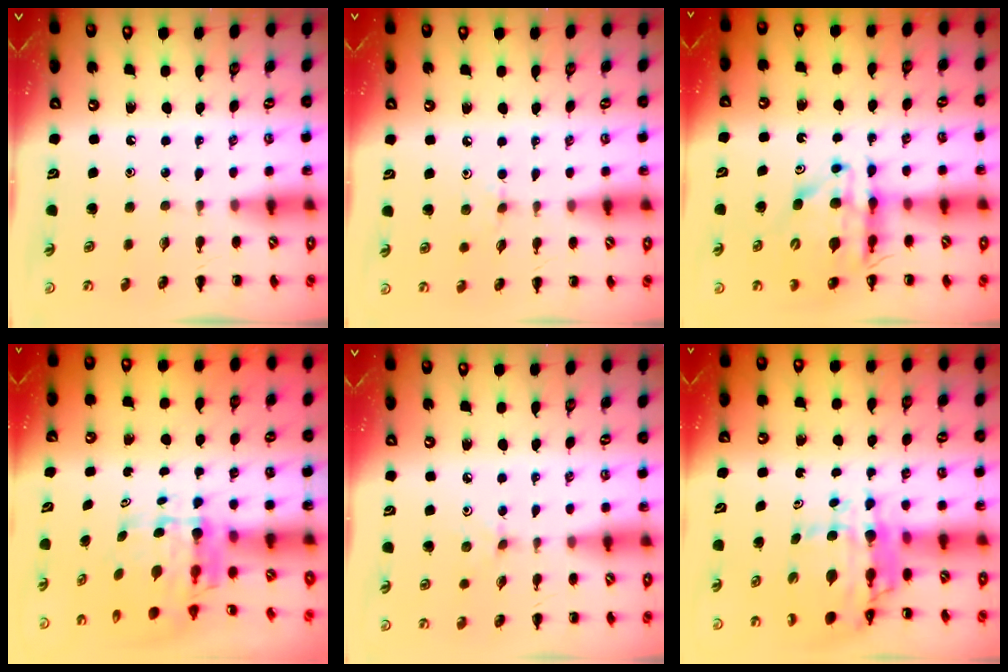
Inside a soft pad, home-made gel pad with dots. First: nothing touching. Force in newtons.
{"total": 5.7, "press": 5.4, "slide": 1.8}
{"total": 12.9, "press": 12.2, "slide": 3.9}
{"total": 6.2, "press": 5.9, "slide": 2.0}
{"total": 1.9, "press": 1.8, "slide": 0.7}
{"total": 9.9, "press": 9.4, "slide": 3.1}